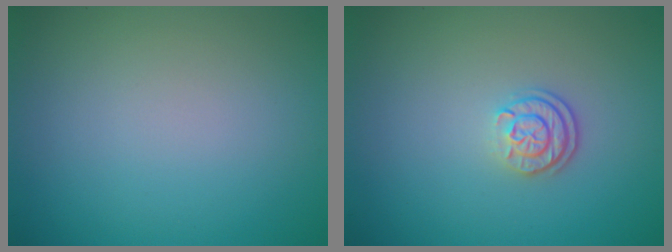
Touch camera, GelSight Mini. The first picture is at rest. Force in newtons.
{"total": 2.4, "press": 1.9, "slide": 1.5}